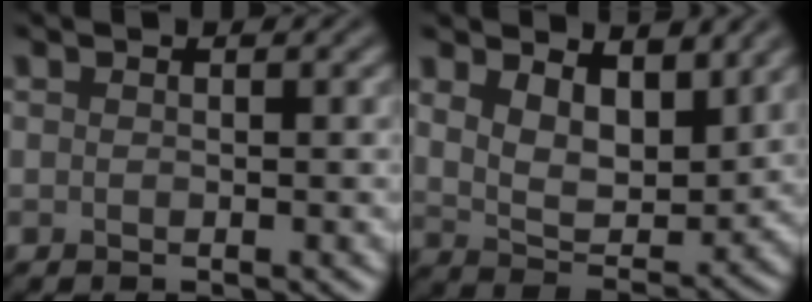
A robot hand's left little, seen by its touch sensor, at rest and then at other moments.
{"total": 5.9, "force": [3.2, 3.0, 3.9], "torque": [-0.079, -0.014, 0.050]}